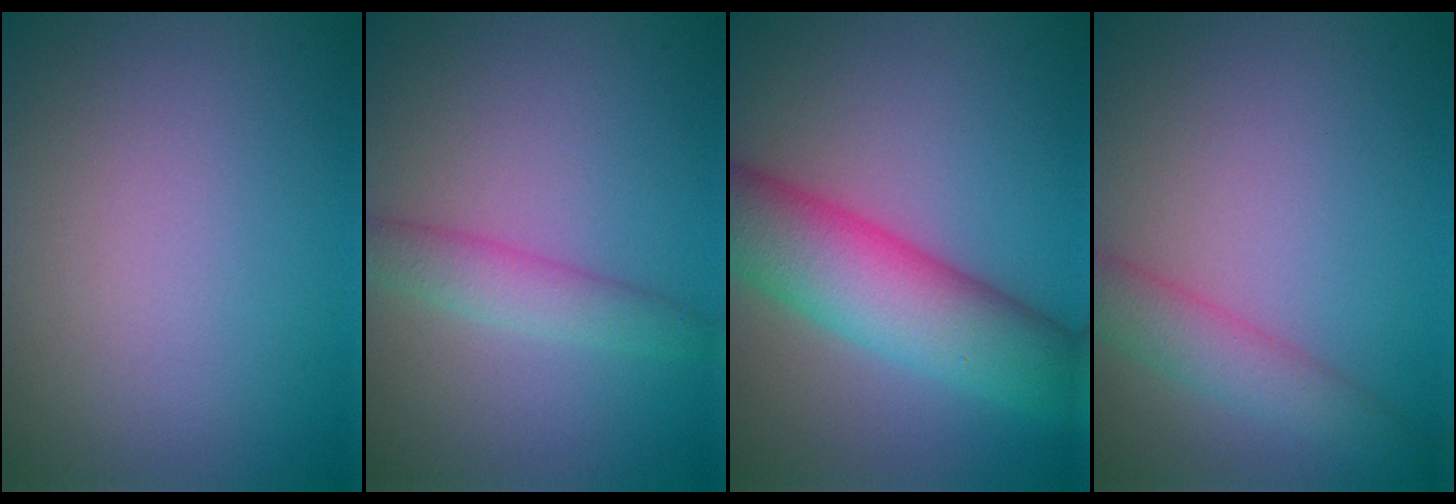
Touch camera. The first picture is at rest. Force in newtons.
{"total": 2.7, "press": 2.7, "slide": 0.1}
{"total": 9.4, "press": 9.4, "slide": 0.2}
{"total": 3.2, "press": 3.1, "slide": 0.3}